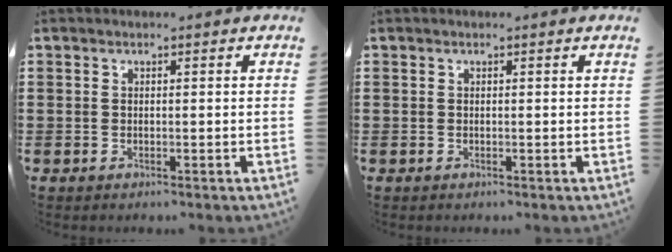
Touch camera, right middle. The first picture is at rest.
{"total": 0.0}